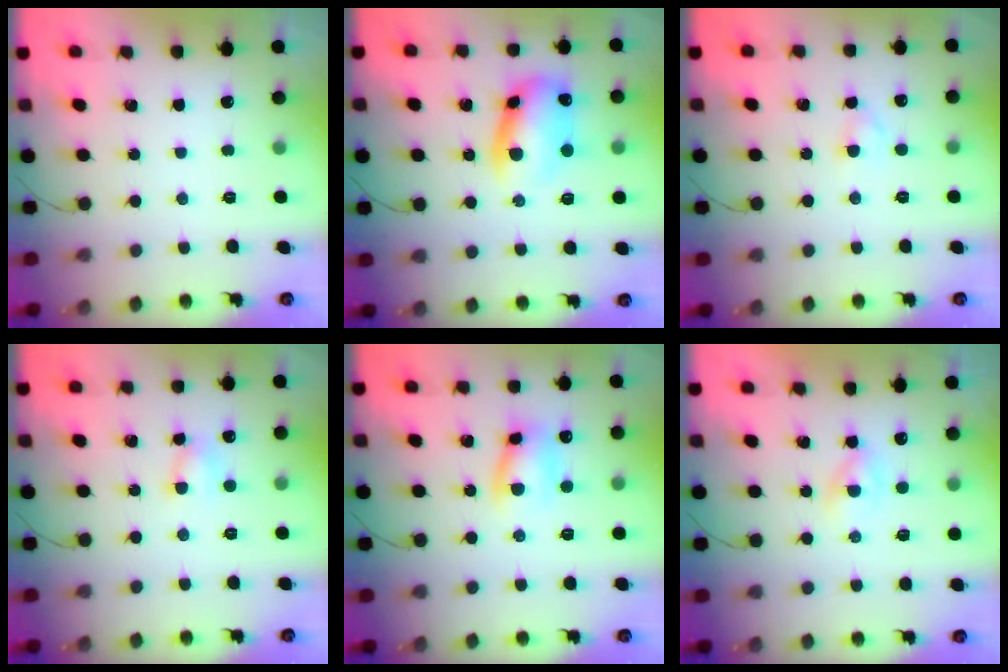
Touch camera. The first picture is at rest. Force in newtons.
{"total": 10.0, "press": 9.9, "slide": 1.3}
{"total": 2.3, "press": 2.0, "slide": 1.0}
{"total": 3.8, "press": 3.7, "slide": 0.7}
{"total": 8.4, "press": 8.3, "slide": 1.4}
{"total": 1.9, "press": 1.6, "slide": 0.9}